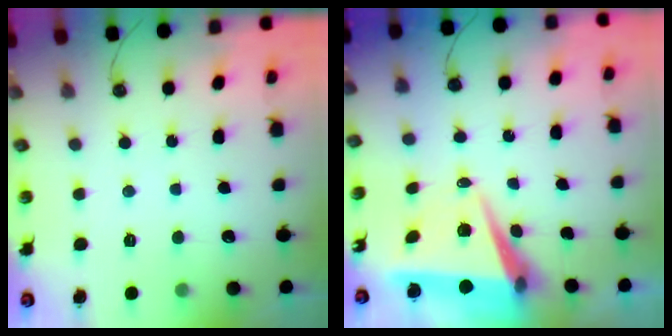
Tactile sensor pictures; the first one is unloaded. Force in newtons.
{"total": 7.5, "press": 6.2, "slide": 4.2}